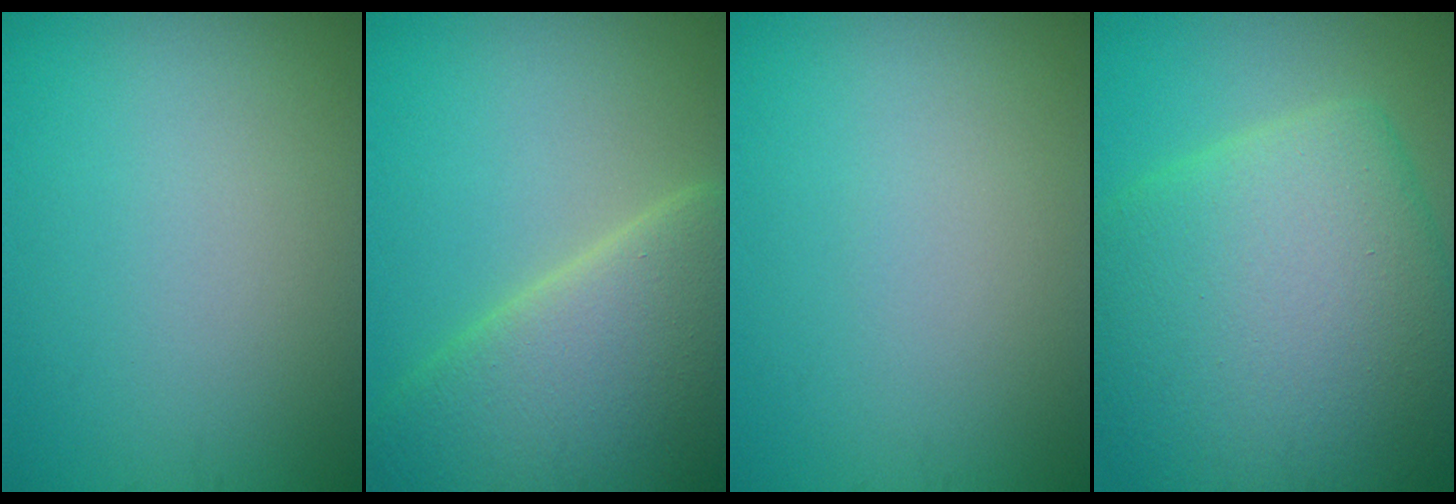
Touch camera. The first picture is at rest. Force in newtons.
{"total": 10.2, "press": 10.2, "slide": 0.5}
{"total": 0.0}
{"total": 13.3, "press": 13.2, "slide": 0.7}